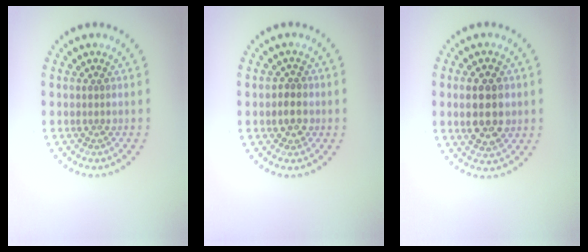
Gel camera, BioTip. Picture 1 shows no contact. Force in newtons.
{"total": 1.7, "press": 1.6, "slide": 0.4}
{"total": 4.7, "press": 4.7, "slide": 0.4}